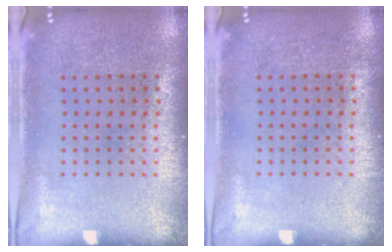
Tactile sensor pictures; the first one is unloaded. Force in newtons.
{"total": 0.0}